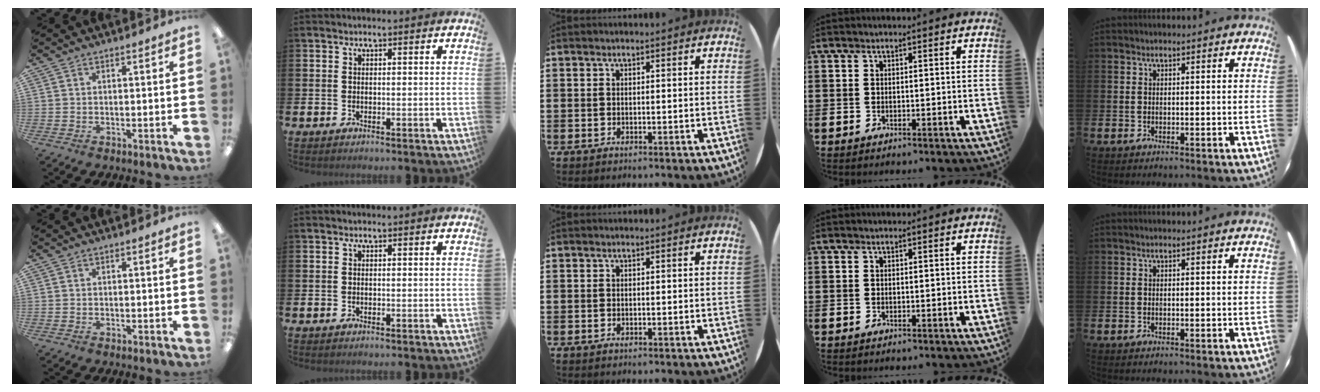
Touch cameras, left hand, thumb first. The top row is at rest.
{}